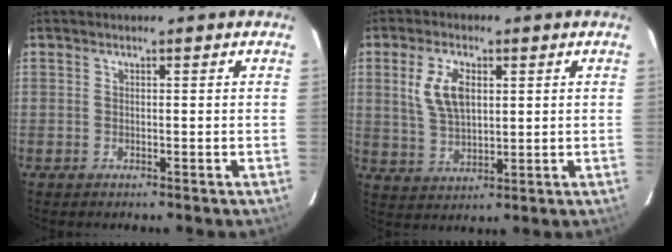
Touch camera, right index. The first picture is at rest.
{"total": 8.1, "force": [2.3, 4.4, 6.5], "torque": [-0.132, 0.007, 0.050]}